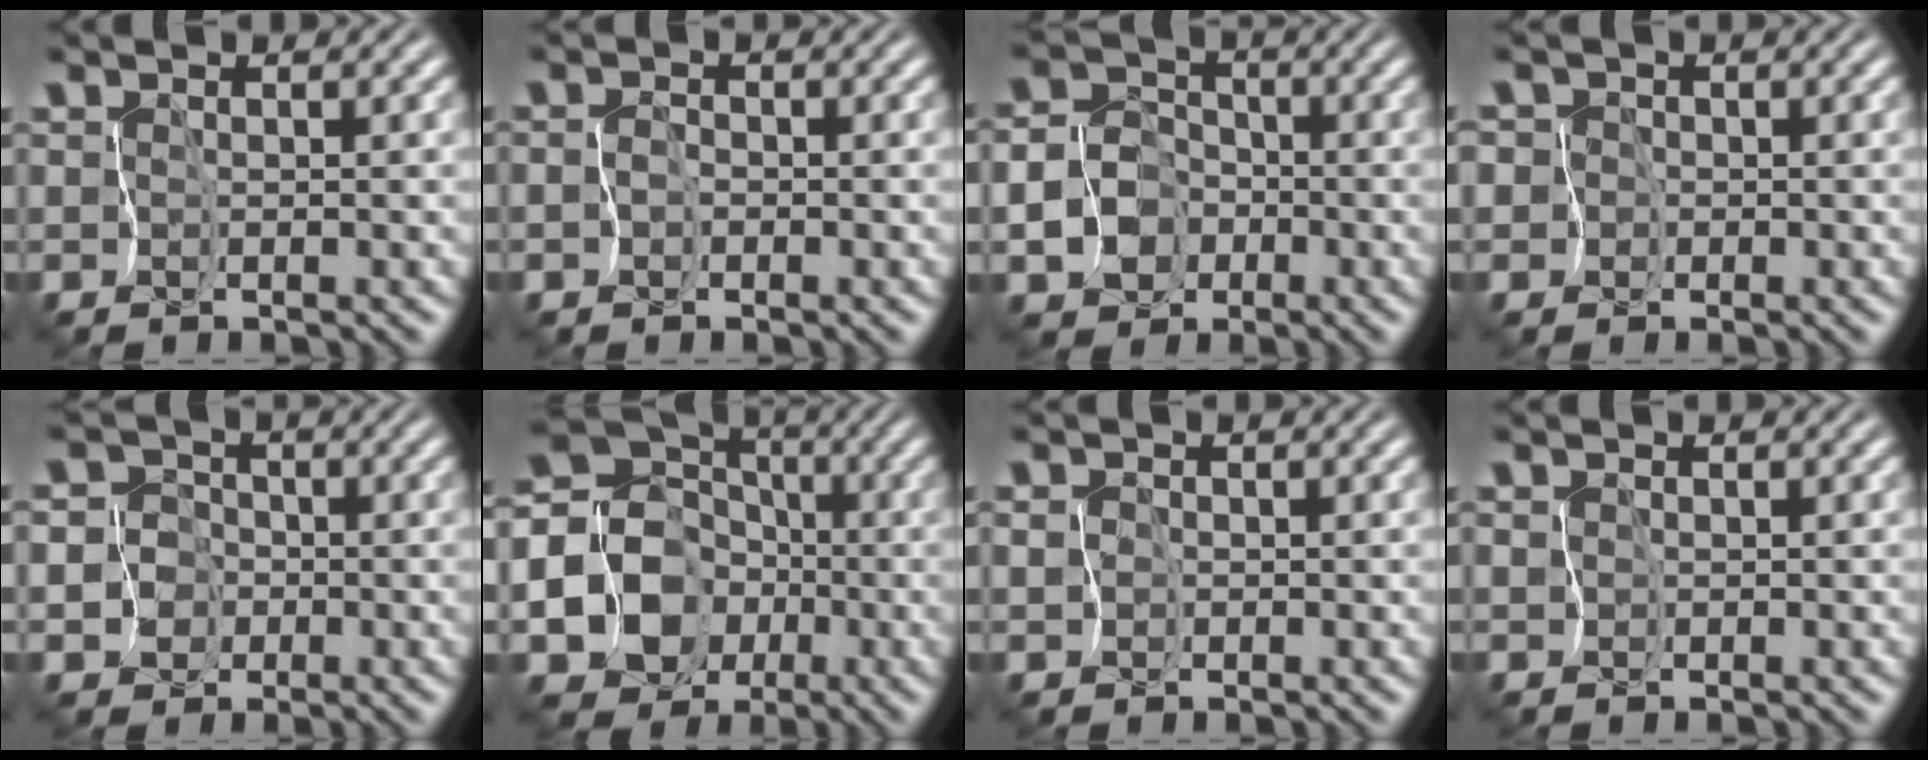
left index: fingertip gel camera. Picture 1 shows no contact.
{"total": 1.1, "force": [-0.6, 0.8, 0.2], "torque": [0.014, 0.004, -0.017]}
{"total": 7.9, "force": [-2.9, 6.9, 2.5], "torque": [-0.051, -0.011, -0.073]}
{"total": 4.8, "force": [-0.6, 4.6, 1.1], "torque": [-0.027, 0.022, -0.053]}
{"total": 8.1, "force": [-2.7, 7.5, 1.5], "torque": [-0.044, -0.002, -0.079]}
{"total": 16.5, "force": [-4.6, 14.8, 5.9], "torque": [-0.149, -0.002, -0.109]}
{"total": 1.7, "force": [-0.4, 1.6, 0.2], "torque": [0.006, 0.007, -0.018]}
{"total": 1.2, "force": [-0.1, 1.2, 0.2], "torque": [0.002, 0.010, -0.011]}